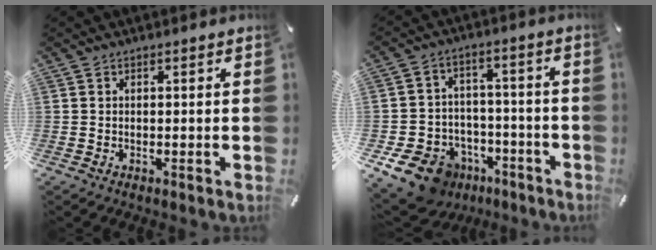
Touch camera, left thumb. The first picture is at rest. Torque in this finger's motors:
{"motor_torque": [0.69, 1.19, 0.27, 0.26, 0.24]}